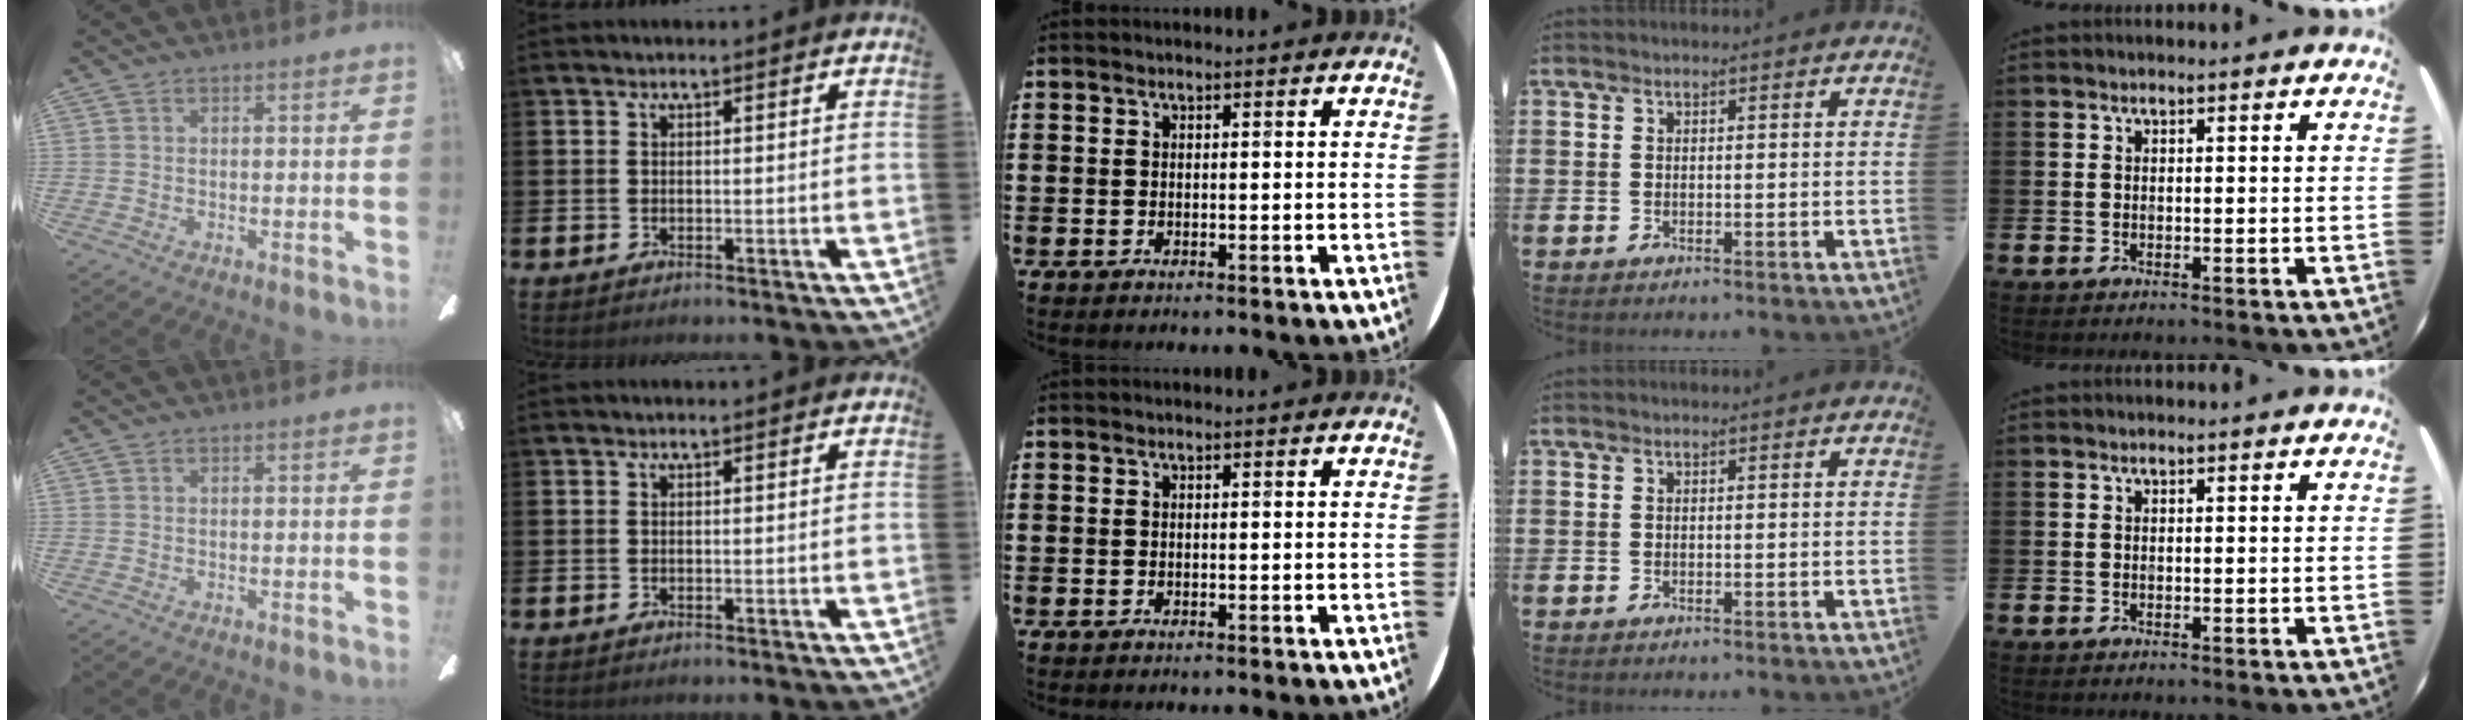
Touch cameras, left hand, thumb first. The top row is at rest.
{}